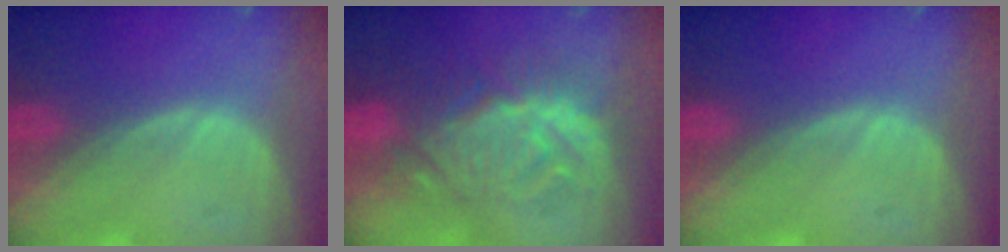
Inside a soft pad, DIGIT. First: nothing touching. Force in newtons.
{"total": 9.3, "press": 9.1, "slide": 1.9}
{"total": 0.0}